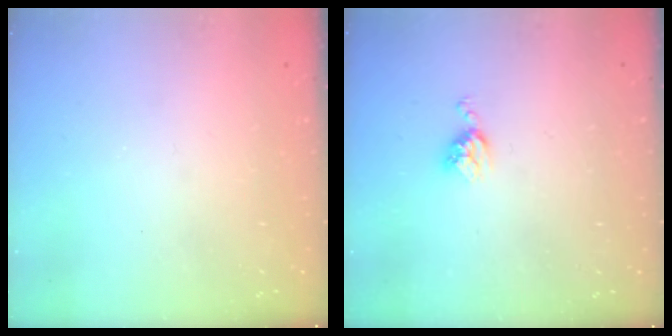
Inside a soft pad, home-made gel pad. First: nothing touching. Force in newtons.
{"total": 5.5, "press": 5.5, "slide": 0.7}